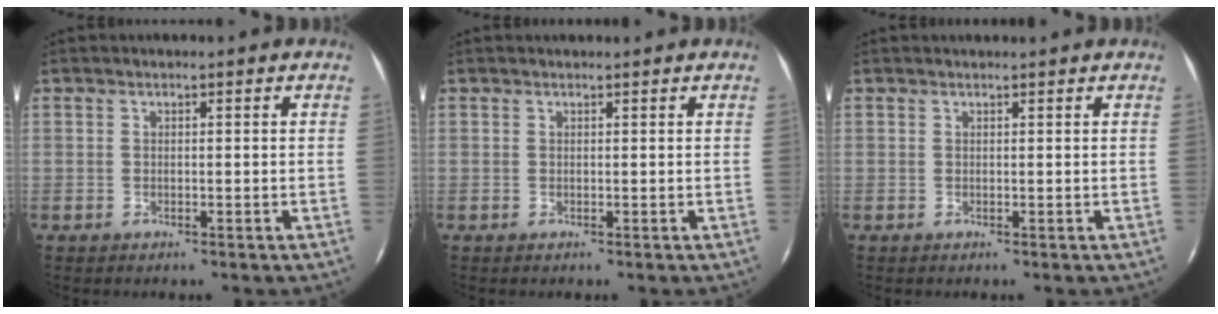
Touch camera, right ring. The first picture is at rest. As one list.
[{"total": 0.6, "force": [0.6, 0.0, 0.1], "torque": [-0.008, 0.001, 0.009]}, {"total": 1.0, "force": [0.9, -0.1, 0.2], "torque": [-0.011, 0.001, 0.012]}]